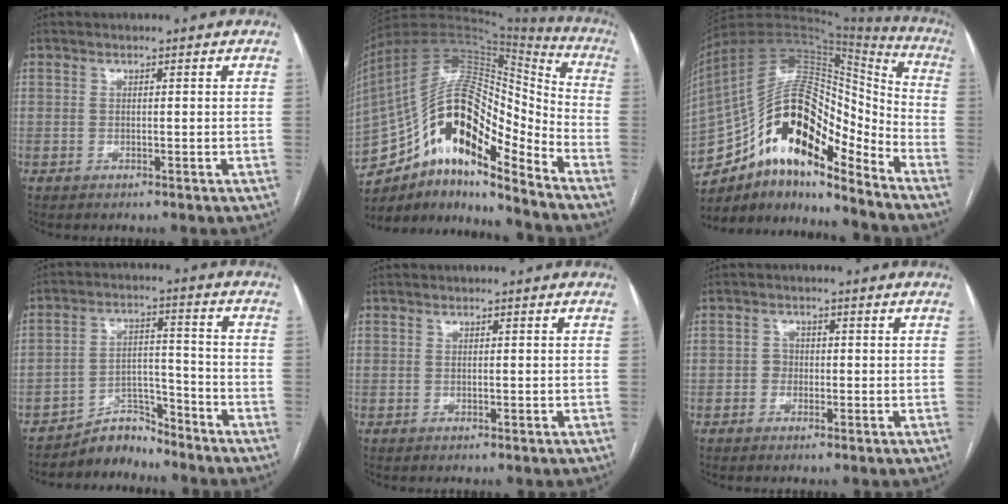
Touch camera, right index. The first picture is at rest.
{"total": 20.4, "force": [-11.3, 6.6, 15.6], "torque": [-0.294, 0.052, -0.188]}
{"total": 21.0, "force": [-12.9, 7.3, 15.0], "torque": [-0.286, 0.049, -0.217]}
{"total": 5.9, "force": [-5.7, 1.7, -0.3], "torque": [0.016, 0.029, -0.098]}
{"total": 0.0}
{"total": 1.5, "force": [-0.5, 1.3, 0.5], "torque": [-0.002, 0.007, -0.010]}